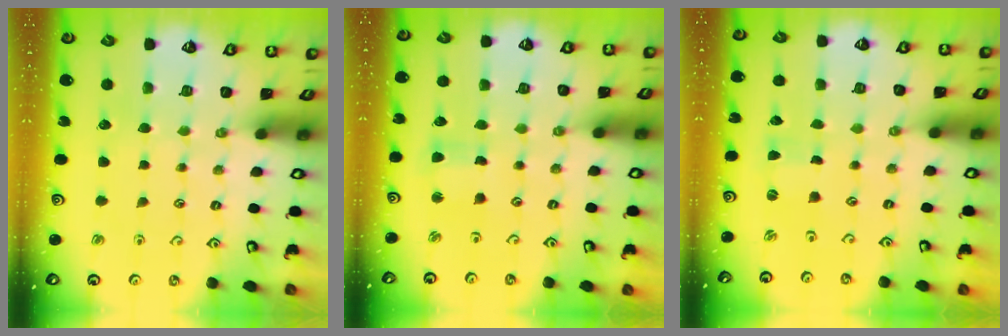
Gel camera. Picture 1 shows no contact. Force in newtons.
{"total": 2.7, "press": 2.7, "slide": 0.2}
{"total": 0.0}